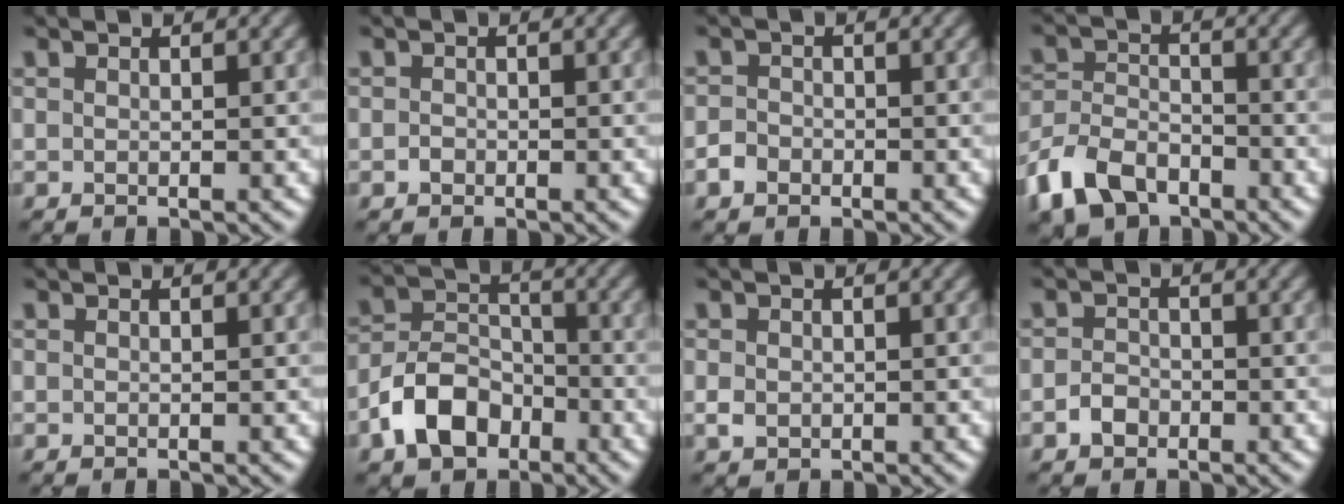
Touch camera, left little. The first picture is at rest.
{"total": 0.6, "force": [-0.4, 0.5, 0.1], "torque": [0.003, 0.002, -0.008]}
{"total": 1.8, "force": [-0.9, 1.4, 0.5], "torque": [0.004, 0.004, -0.020]}
{"total": 6.3, "force": [-4.4, 3.5, 2.8], "torque": [-0.065, 0.004, -0.098]}
{"total": 0.0}
{"total": 5.8, "force": [-3.3, 3.8, 2.9], "torque": [-0.054, 0.004, -0.071]}
{"total": 1.2, "force": [-0.2, 1.0, 0.6], "torque": [-0.011, -0.002, -0.004]}
{"total": 1.6, "force": [-1.0, 1.1, 0.5], "torque": [-0.005, 0.005, -0.021]}